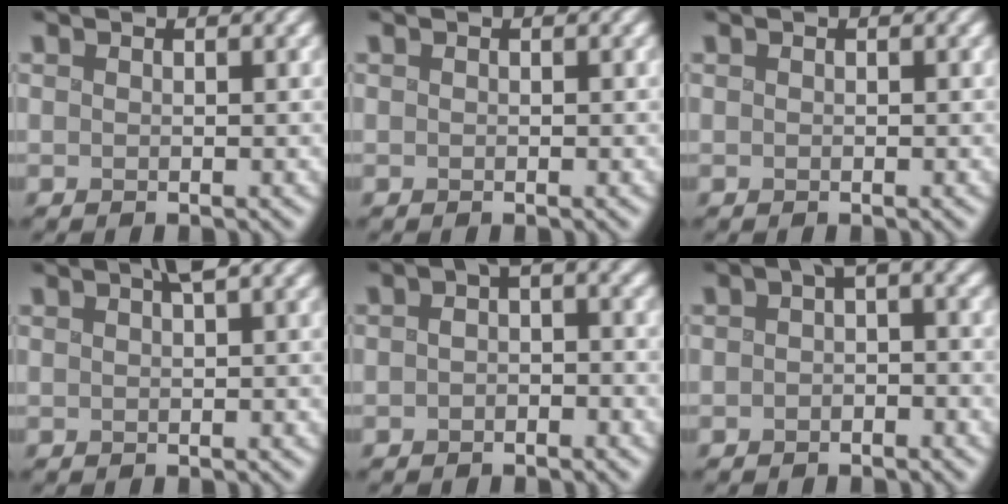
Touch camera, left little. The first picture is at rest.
{"total": 0.0}
{"total": 0.0}
{"total": 2.1, "force": [0.9, 0.5, 1.8], "torque": [-0.023, 0.006, 0.011]}
{"total": 3.7, "force": [-0.2, 2.4, 2.8], "torque": [-0.029, 0.012, -0.010]}
{"total": 4.0, "force": [0.1, 2.4, 3.2], "torque": [-0.032, 0.012, -0.006]}